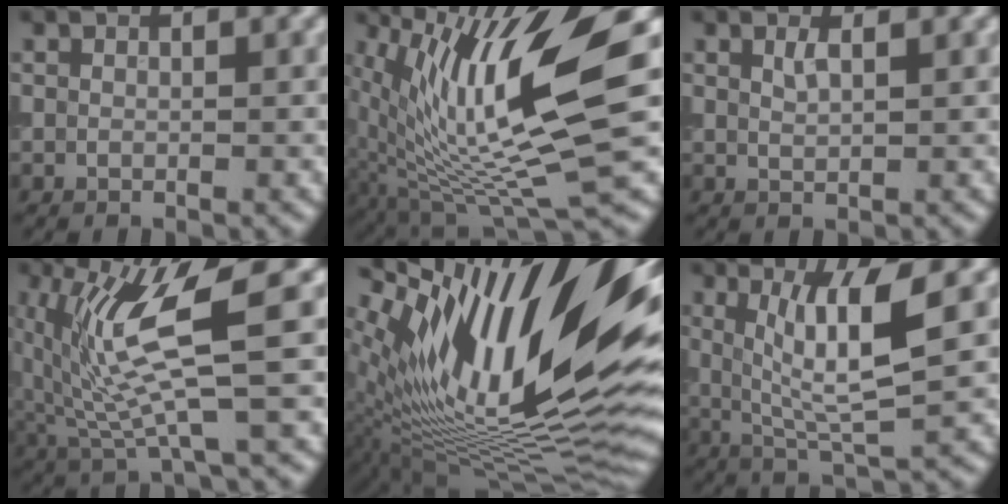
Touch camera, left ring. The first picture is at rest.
{"total": 13.2, "force": [3.0, 3.4, 12.4], "torque": [-0.229, -0.015, 0.073]}
{"total": 1.2, "force": [0.8, 0.3, 0.8], "torque": [-0.018, 0.002, 0.014]}
{"total": 8.7, "force": [1.5, 1.6, 8.4], "torque": [-0.169, -0.013, 0.031]}
{"total": 17.5, "force": [4.7, 6.7, 15.5], "torque": [-0.258, 0.016, 0.064]}
{"total": 6.8, "force": [1.7, 1.3, 6.5], "torque": [-0.114, -0.008, 0.033]}